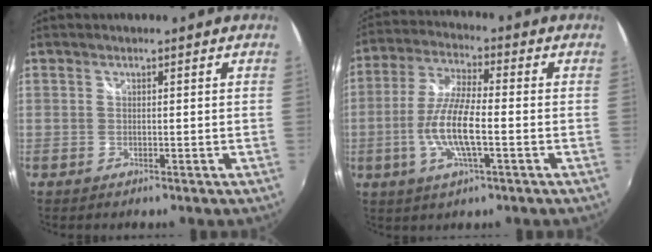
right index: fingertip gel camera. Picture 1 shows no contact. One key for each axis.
{"total": 10.7, "fx": -2.6, "fy": 2.4, "fz": 10.1, "tx": -0.209, "ty": -0.002, "tz": -0.054}